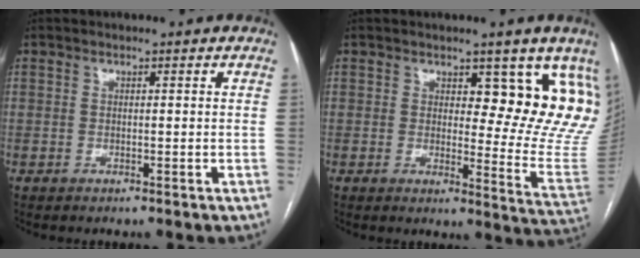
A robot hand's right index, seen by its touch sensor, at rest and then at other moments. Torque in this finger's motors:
{"motor_torque": [0.56, 0.32, 0.38, 0.07]}